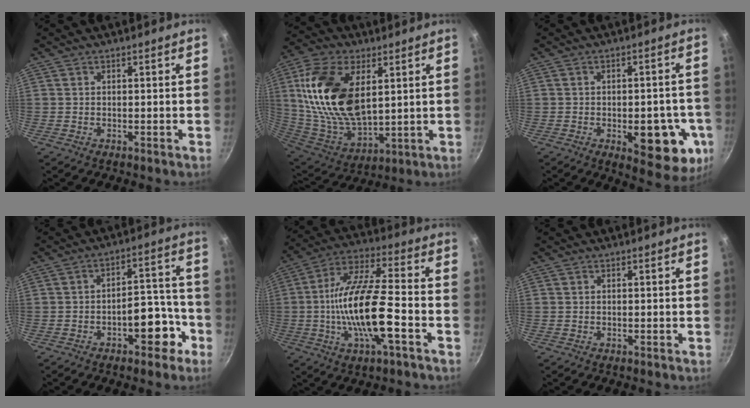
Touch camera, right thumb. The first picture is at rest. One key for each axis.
{"total": 22.4, "fx": 5.7, "fy": 12.5, "fz": 17.6, "tx": -0.330, "ty": -0.023, "tz": 0.116}
{"total": 14.4, "fx": -4.0, "fy": 6.5, "fz": 12.1, "tx": -0.106, "ty": 0.003, "tz": -0.044}
{"total": 9.6, "fx": -4.6, "fy": 5.0, "fz": 6.7, "tx": -0.049, "ty": 0.063, "tz": -0.051}
{"total": 17.2, "fx": -4.2, "fy": 5.0, "fz": 16.0, "tx": -0.300, "ty": 0.032, "tz": -0.086}
{"total": 0.0}